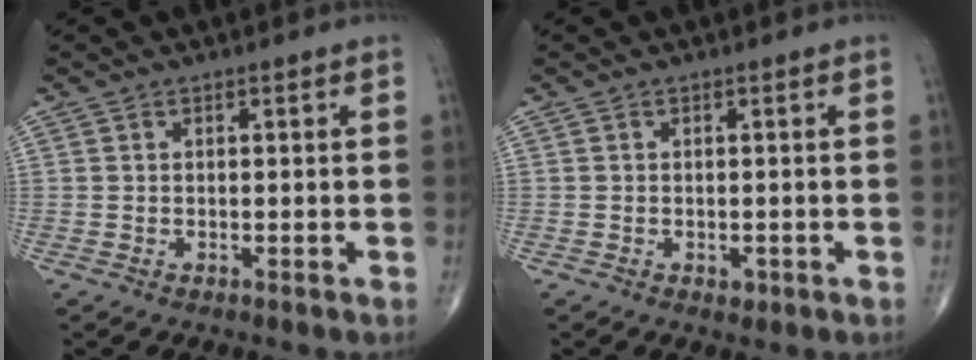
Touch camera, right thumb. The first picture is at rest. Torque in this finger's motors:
{"motor_torque": [1.91, 0.24, 0.02, -0.29, -0.02]}